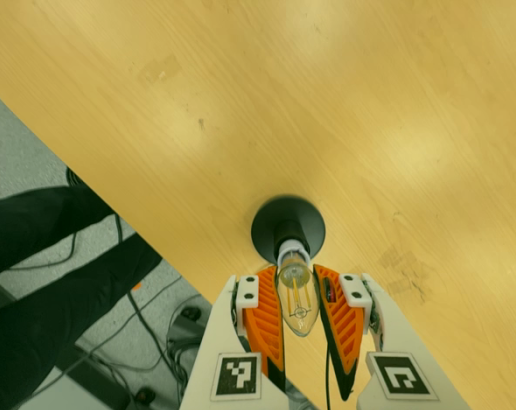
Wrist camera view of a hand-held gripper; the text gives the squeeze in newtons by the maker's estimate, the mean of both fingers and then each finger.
{"total": 19.5, "left": 21.9, "right": 17.2}